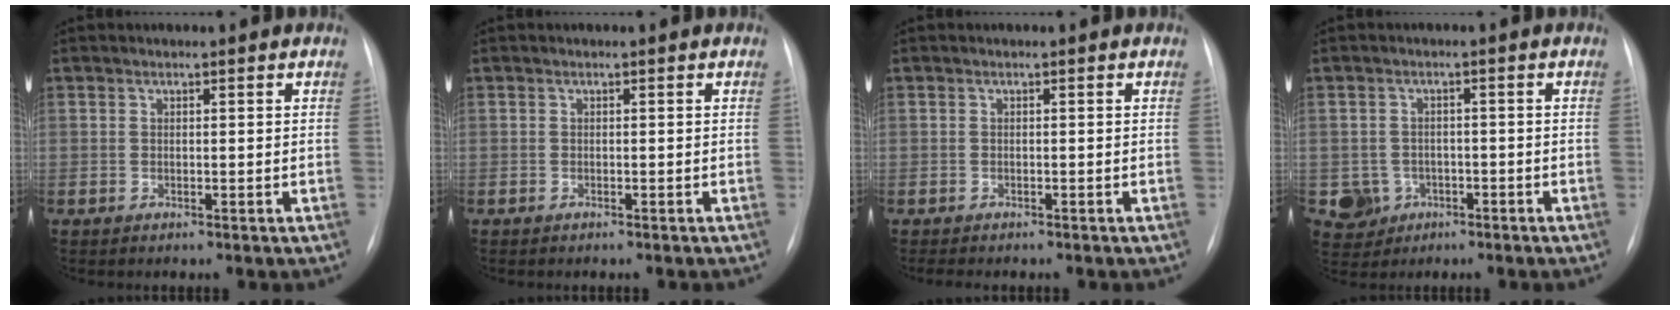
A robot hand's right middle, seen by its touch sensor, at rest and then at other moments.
{"total": 0.5, "force": [-0.5, 0.1, 0.2], "torque": [-0.004, -0.001, -0.010]}
{"total": 3.1, "force": [-2.6, 1.0, 1.4], "torque": [-0.020, -0.007, -0.029]}
{"total": 5.1, "force": [-1.8, 4.7, 0.4], "torque": [-0.006, 0.008, -0.025]}